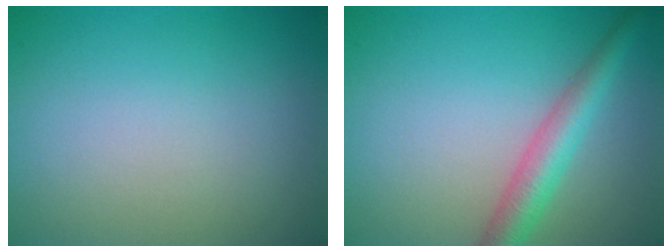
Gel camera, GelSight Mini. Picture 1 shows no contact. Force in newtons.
{"total": 3.5, "press": 3.5, "slide": 0.1}